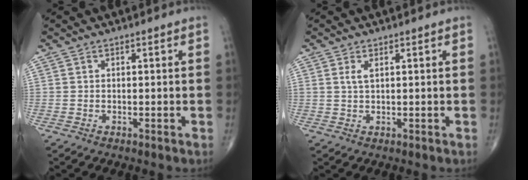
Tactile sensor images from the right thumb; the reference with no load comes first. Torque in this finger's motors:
{"motor_torque": [0.13, 0.07, 0.32, 0.18, 0.03]}